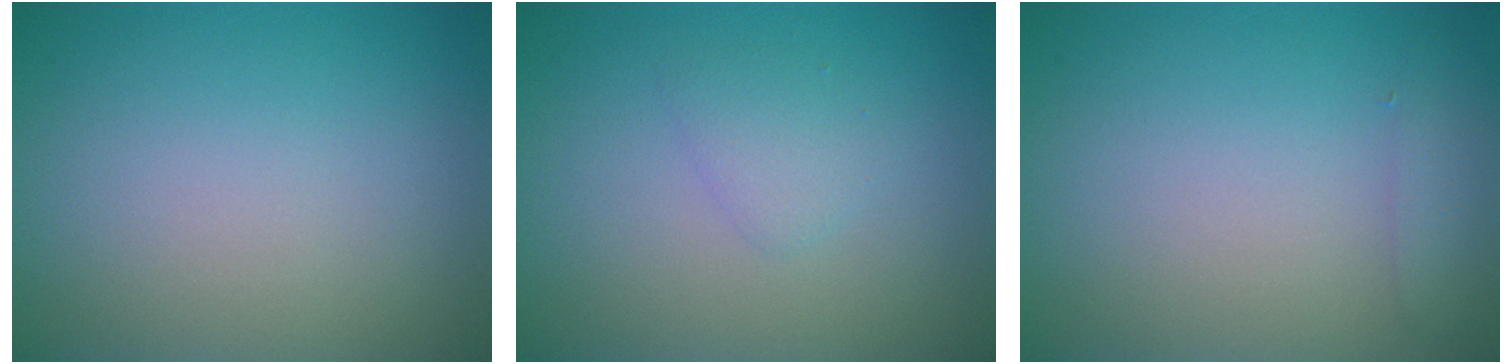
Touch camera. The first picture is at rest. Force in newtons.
{"total": 1.4, "press": 1.4, "slide": 0.0}
{"total": 1.3, "press": 1.3, "slide": 0.1}